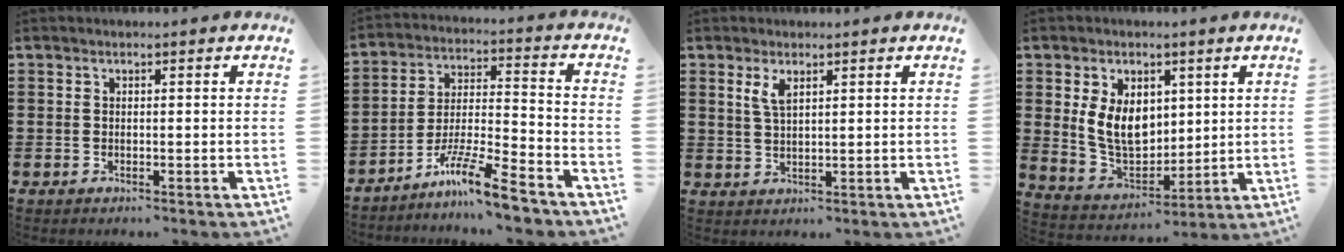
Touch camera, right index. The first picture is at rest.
{"total": 9.9, "force": [-8.2, 0.2, 5.6], "torque": [-0.103, 0.010, -0.160]}
{"total": 2.9, "force": [1.5, 0.9, 2.2], "torque": [-0.048, 0.004, 0.026]}
{"total": 8.5, "force": [1.9, 6.1, 5.6], "torque": [-0.136, 0.006, 0.034]}